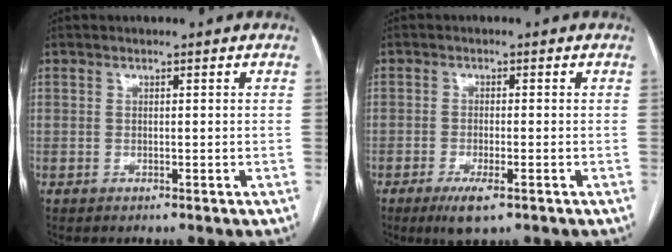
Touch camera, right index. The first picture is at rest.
{"total": 4.5, "force": [-2.5, 0.9, 3.6], "torque": [-0.068, -0.009, -0.040]}